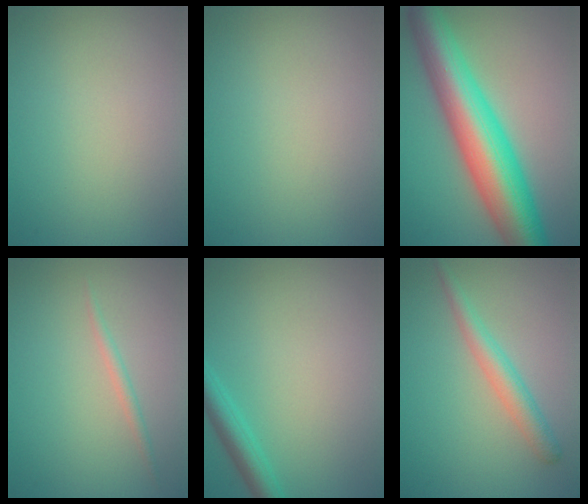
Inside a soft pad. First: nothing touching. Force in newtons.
{"total": 0.0}
{"total": 11.2, "press": 11.2, "slide": 0.2}
{"total": 1.0, "press": 1.0, "slide": 0.0}
{"total": 2.7, "press": 2.7, "slide": 0.2}
{"total": 2.8, "press": 2.8, "slide": 0.0}